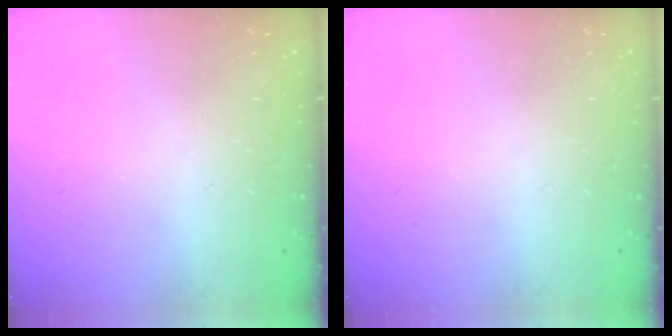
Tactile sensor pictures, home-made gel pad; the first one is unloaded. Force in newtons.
{"total": 0.0}